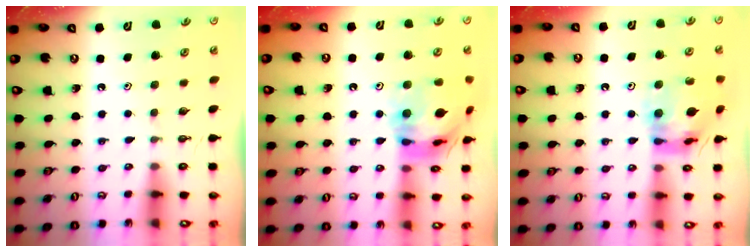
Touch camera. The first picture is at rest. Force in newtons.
{"total": 18.2, "press": 18.1, "slide": 1.9}
{"total": 13.8, "press": 13.7, "slide": 1.7}